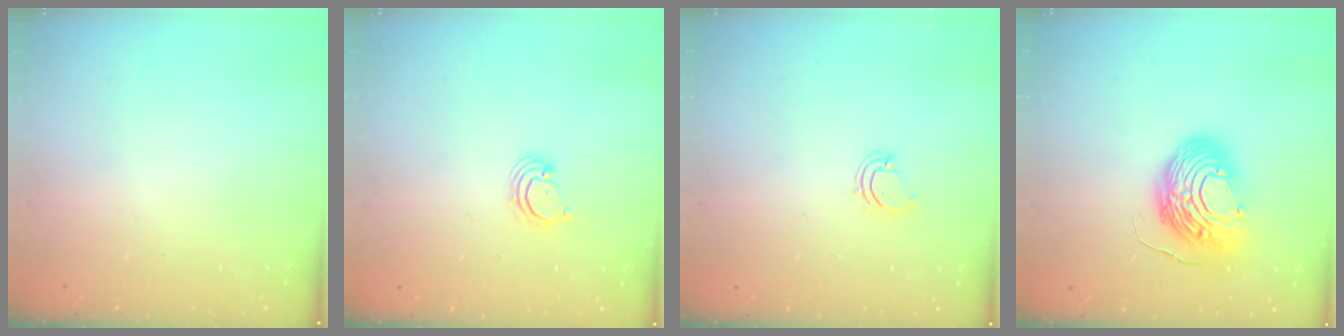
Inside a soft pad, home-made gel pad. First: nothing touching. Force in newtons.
{"total": 2.5, "press": 2.5, "slide": 0.3}
{"total": 3.6, "press": 3.6, "slide": 0.2}
{"total": 14.7, "press": 14.7, "slide": 1.3}